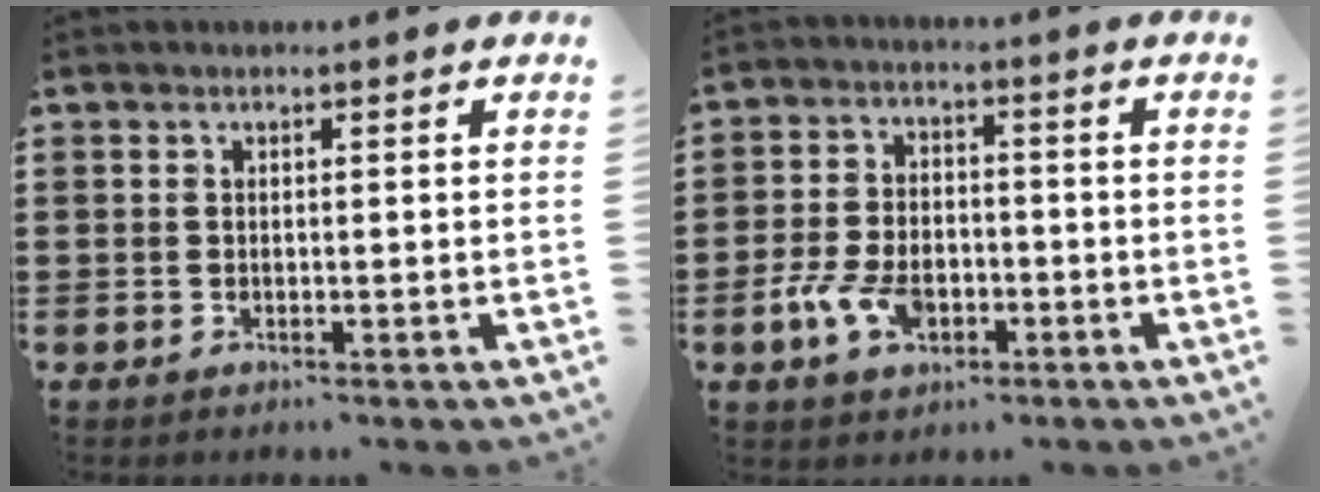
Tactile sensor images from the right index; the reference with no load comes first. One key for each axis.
{"total": 6.2, "fx": -2.4, "fy": 3.7, "fz": 4.4, "tx": -0.103, "ty": 0.002, "tz": -0.046}